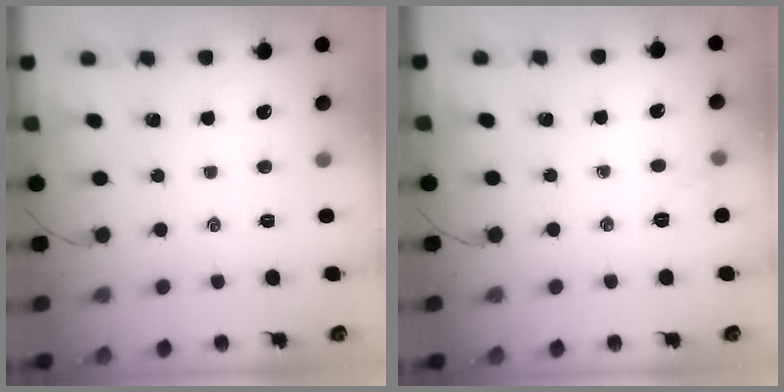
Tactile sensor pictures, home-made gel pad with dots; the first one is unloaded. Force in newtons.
{"total": 5.3, "press": 5.2, "slide": 0.8}